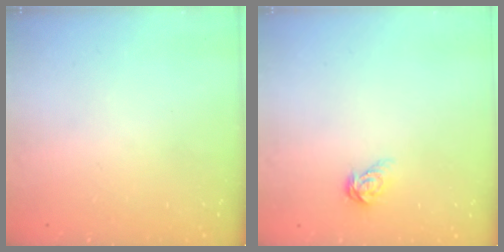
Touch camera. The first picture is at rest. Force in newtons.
{"total": 7.0, "press": 7.0, "slide": 0.4}